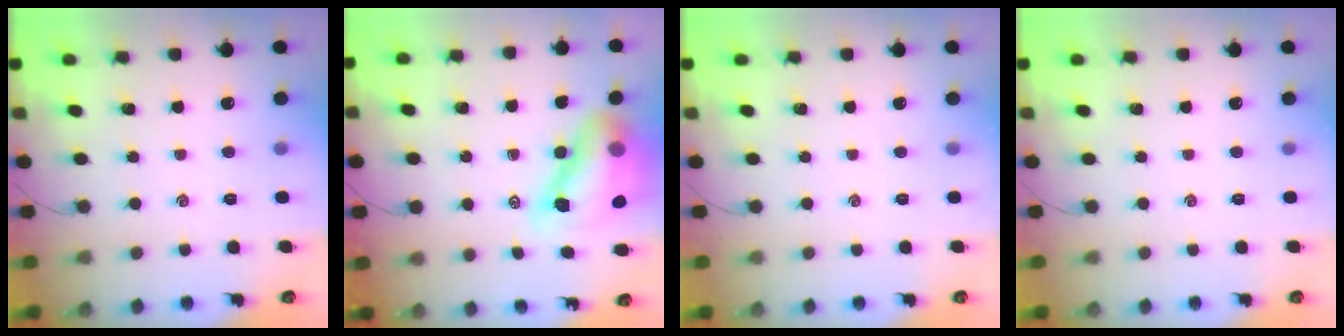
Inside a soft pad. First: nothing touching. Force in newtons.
{"total": 15.3, "press": 14.6, "slide": 4.3}
{"total": 0.0}
{"total": 0.0}